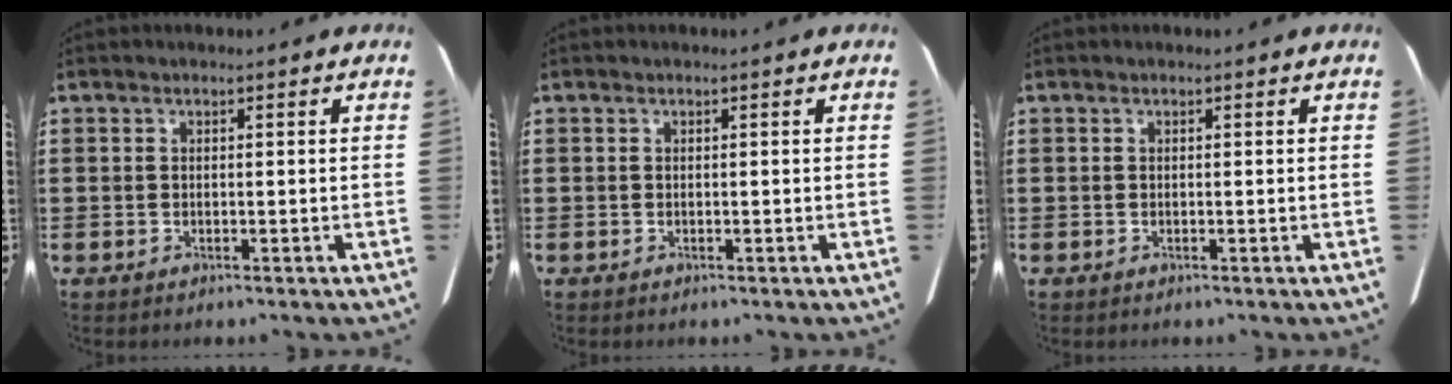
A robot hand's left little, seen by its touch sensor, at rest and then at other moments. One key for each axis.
{"total": 0.0}
{"total": 0.0}